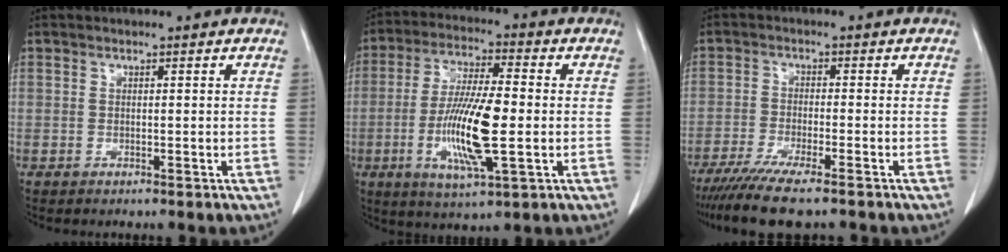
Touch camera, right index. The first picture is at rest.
{"total": 13.6, "force": [-2.3, 2.1, 13.2], "torque": [-0.260, -0.012, -0.043]}
{"total": 9.2, "force": [-7.3, 0.4, 5.6], "torque": [-0.087, -0.021, -0.118]}